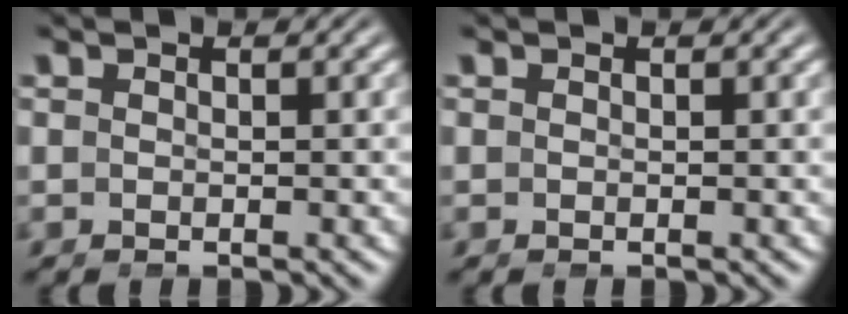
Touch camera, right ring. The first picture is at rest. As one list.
[{"total": 0.0}]